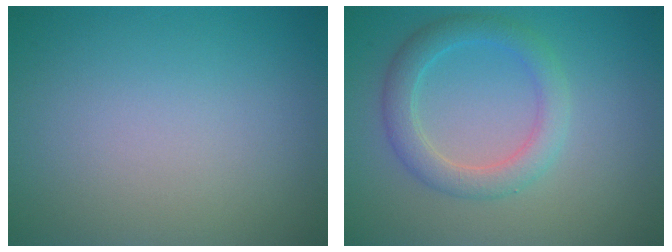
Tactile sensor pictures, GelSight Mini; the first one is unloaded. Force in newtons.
{"total": 3.4, "press": 3.4, "slide": 0.2}